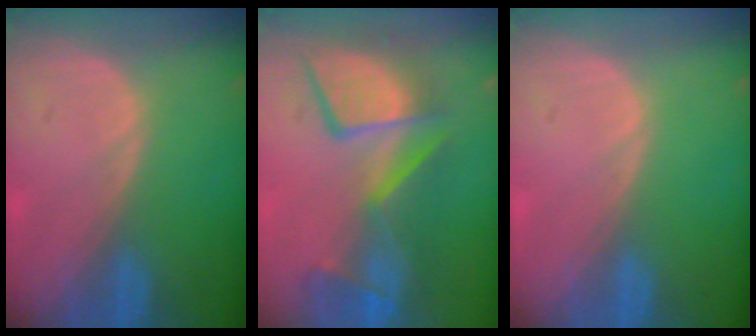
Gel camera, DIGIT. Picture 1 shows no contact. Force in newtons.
{"total": 10.8, "press": 10.2, "slide": 3.5}
{"total": 0.0}